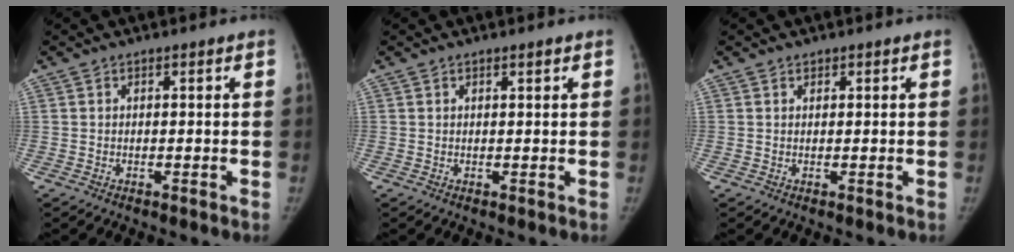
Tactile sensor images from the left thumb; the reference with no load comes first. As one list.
[{"total": 0.8, "force": [0.6, 0.2, 0.5], "torque": [-0.007, -0.003, 0.010]}, {"total": 0.6, "force": [0.4, 0.4, 0.1], "torque": [0.002, -0.003, 0.006]}]